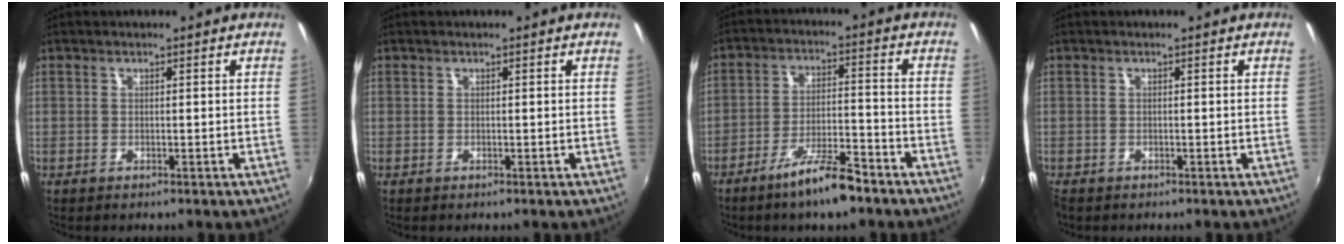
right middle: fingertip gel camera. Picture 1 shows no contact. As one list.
[{"total": 0.0}, {"total": 9.1, "force": [-6.7, 1.6, 5.8], "torque": [-0.114, 0.001, -0.112]}, {"total": 1.0, "force": [-0.9, 0.4, 0.1], "torque": [-0.008, -0.004, -0.018]}]